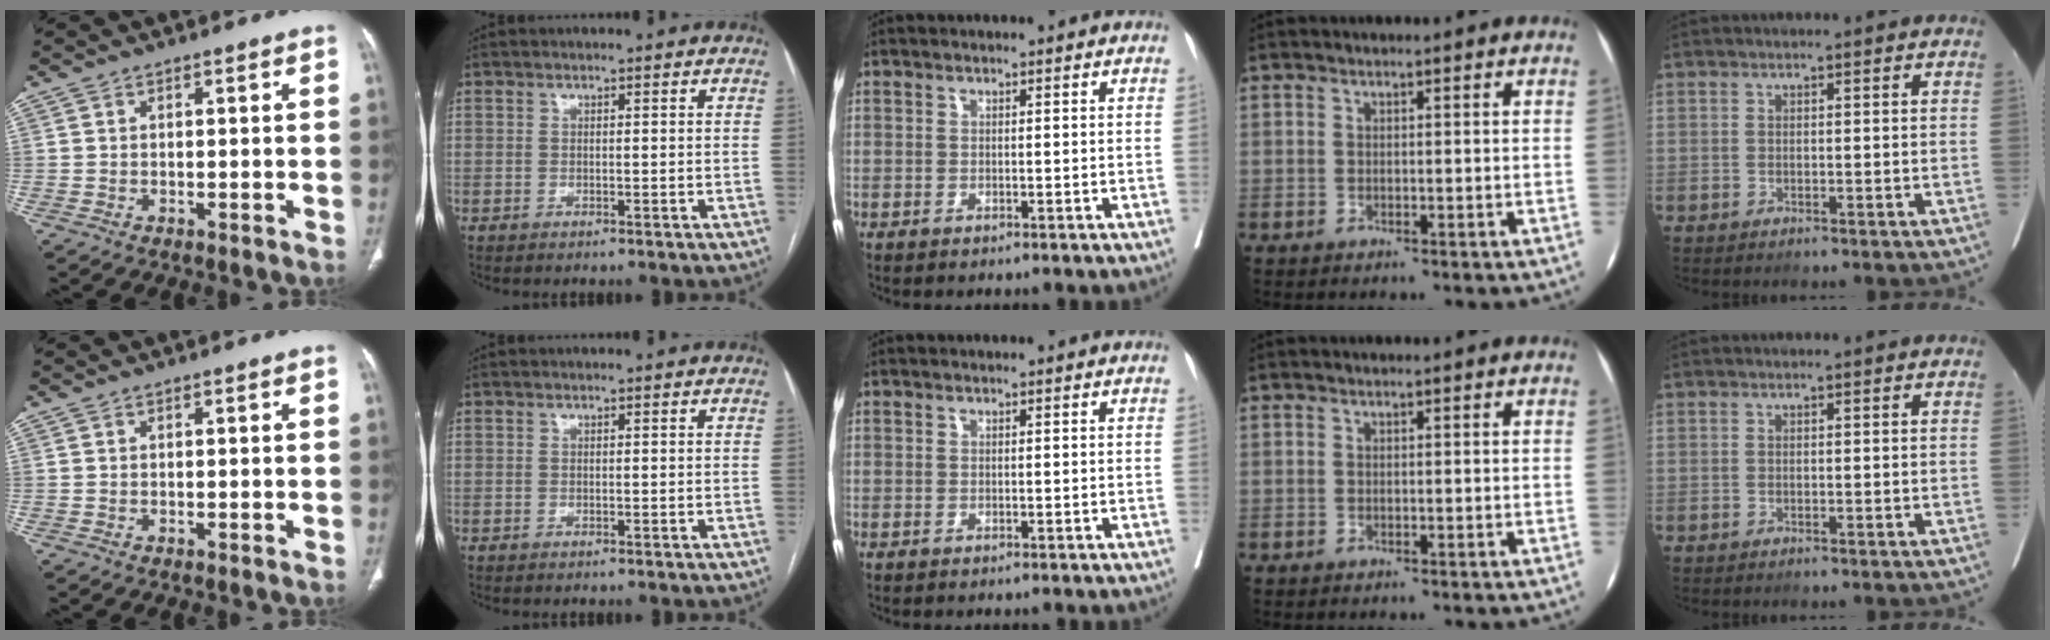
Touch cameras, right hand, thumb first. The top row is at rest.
{}